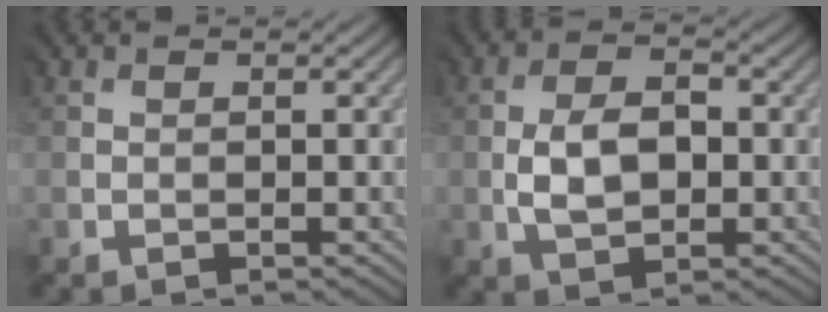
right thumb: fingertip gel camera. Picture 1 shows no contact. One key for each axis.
{"total": 4.4, "fx": -0.5, "fy": 2.9, "fz": 3.3, "tx": -0.066, "ty": 0.001, "tz": -0.010}